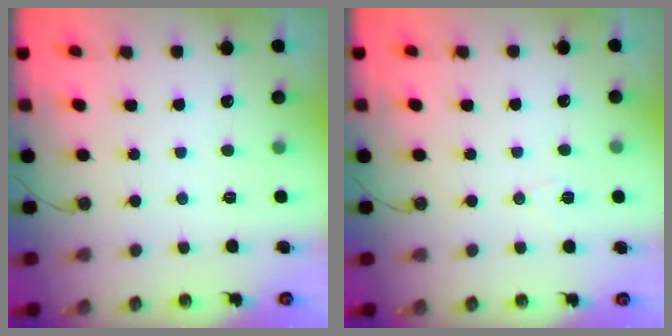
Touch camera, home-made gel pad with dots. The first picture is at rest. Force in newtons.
{"total": 4.5, "press": 3.8, "slide": 2.3}